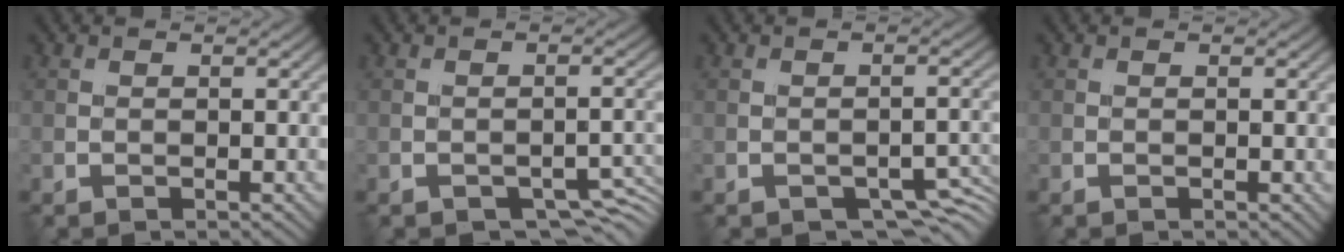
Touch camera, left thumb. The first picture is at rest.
{"total": 3.7, "force": [-2.5, 1.6, 2.2], "torque": [-0.027, -0.002, -0.026]}
{"total": 4.2, "force": [-2.7, 2.0, 2.6], "torque": [-0.030, -0.006, -0.028]}
{"total": 0.0}